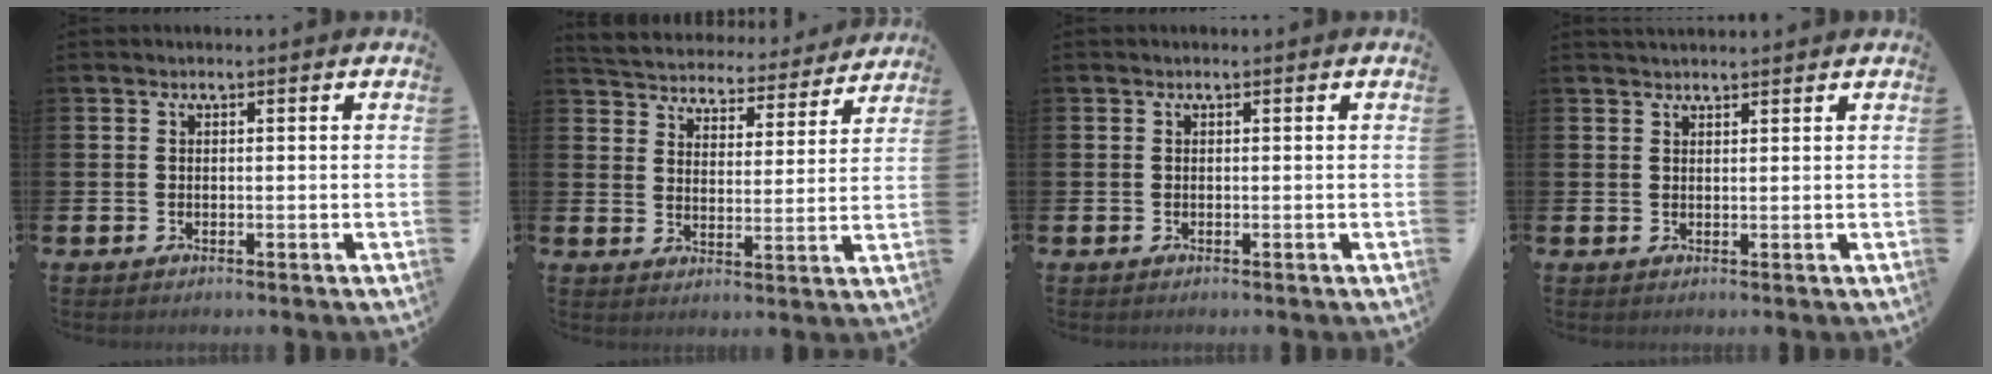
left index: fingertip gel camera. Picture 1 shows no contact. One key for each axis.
{"total": 5.0, "fx": 4.9, "fy": 1.1, "fz": 0.1, "tx": -0.025, "ty": -0.045, "tz": 0.080}
{"total": 0.0}
{"total": 1.5, "fx": 1.5, "fy": 0.2, "fz": 0.2, "tx": 0.006, "ty": -0.004, "tz": 0.025}